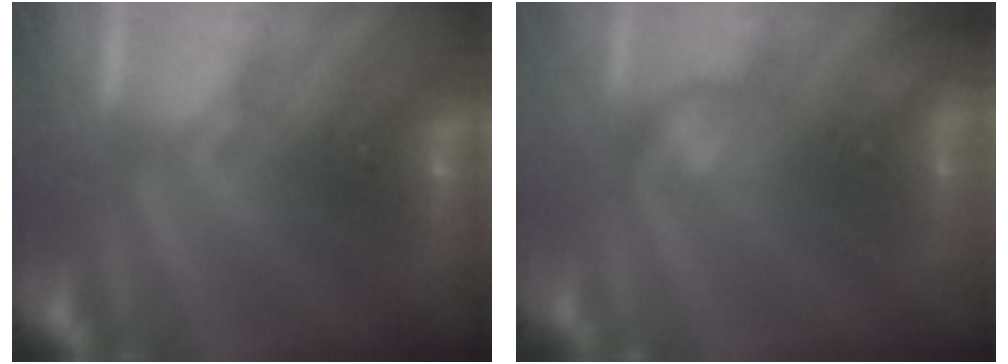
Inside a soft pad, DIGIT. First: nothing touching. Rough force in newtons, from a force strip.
{"total": 2.9}